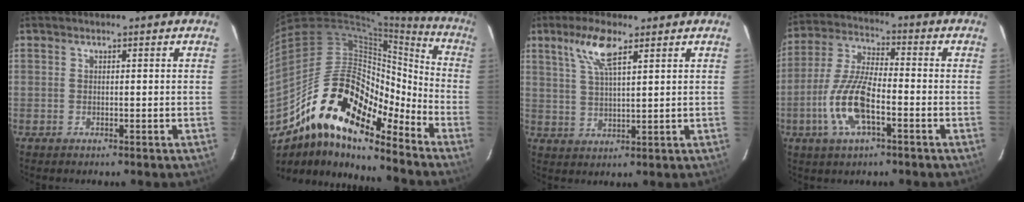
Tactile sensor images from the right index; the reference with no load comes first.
{"total": 21.5, "force": [-15.1, 7.5, 13.3], "torque": [-0.227, -0.015, -0.282]}
{"total": 7.0, "force": [4.1, 1.7, 5.4], "torque": [-0.110, 0.007, 0.082]}
{"total": 12.3, "force": [-4.5, 4.2, 10.7], "torque": [-0.231, -0.002, -0.089]}